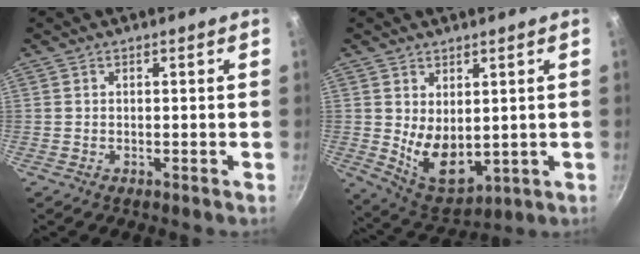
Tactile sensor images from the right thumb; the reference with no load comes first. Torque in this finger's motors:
{"motor_torque": [-0.49, 0.99, 1.10, 0.25, 0.10]}